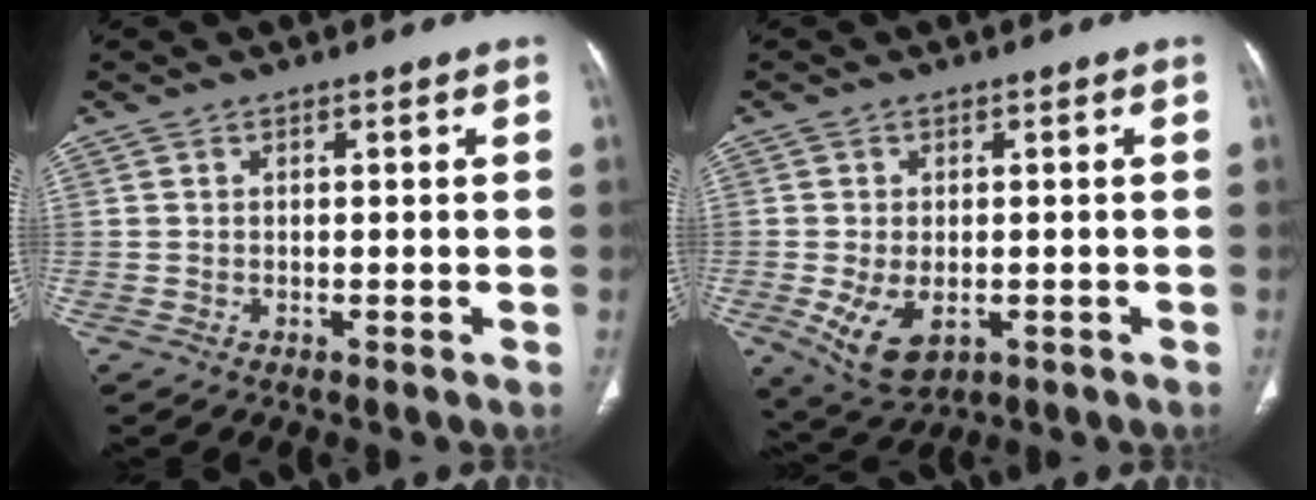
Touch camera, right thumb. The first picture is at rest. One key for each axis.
{"total": 8.0, "fx": -2.1, "fy": 4.8, "fz": 6.0, "tx": -0.107, "ty": -0.008, "tz": -0.022}